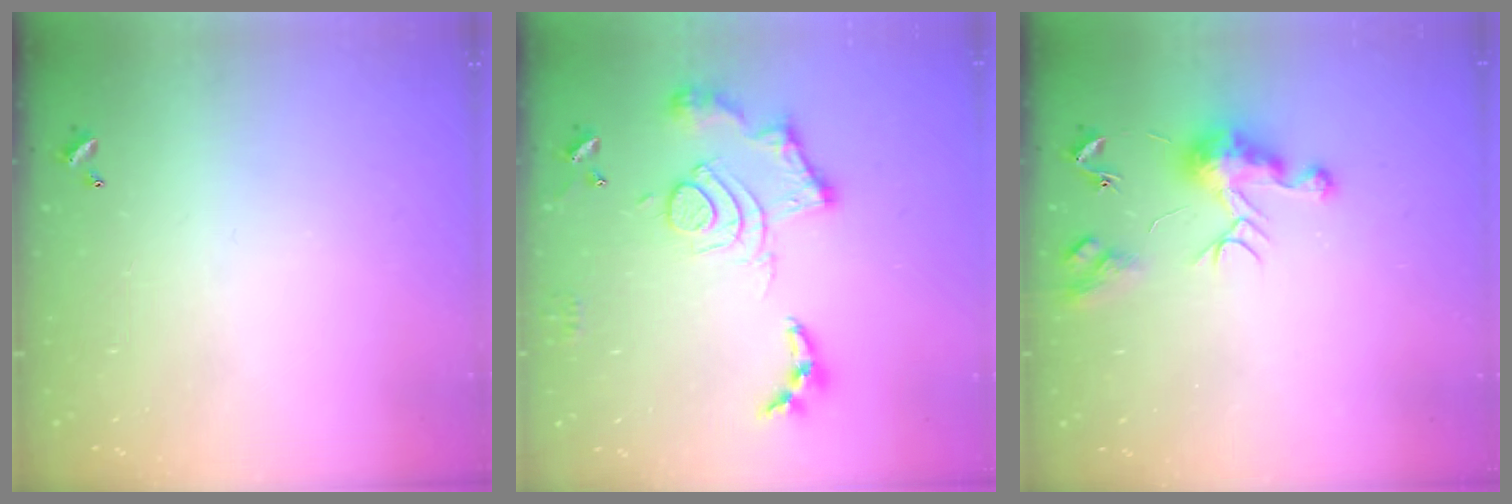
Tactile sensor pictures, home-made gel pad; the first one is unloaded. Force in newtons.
{"total": 16.5, "press": 16.4, "slide": 1.7}
{"total": 9.6, "press": 9.5, "slide": 0.9}